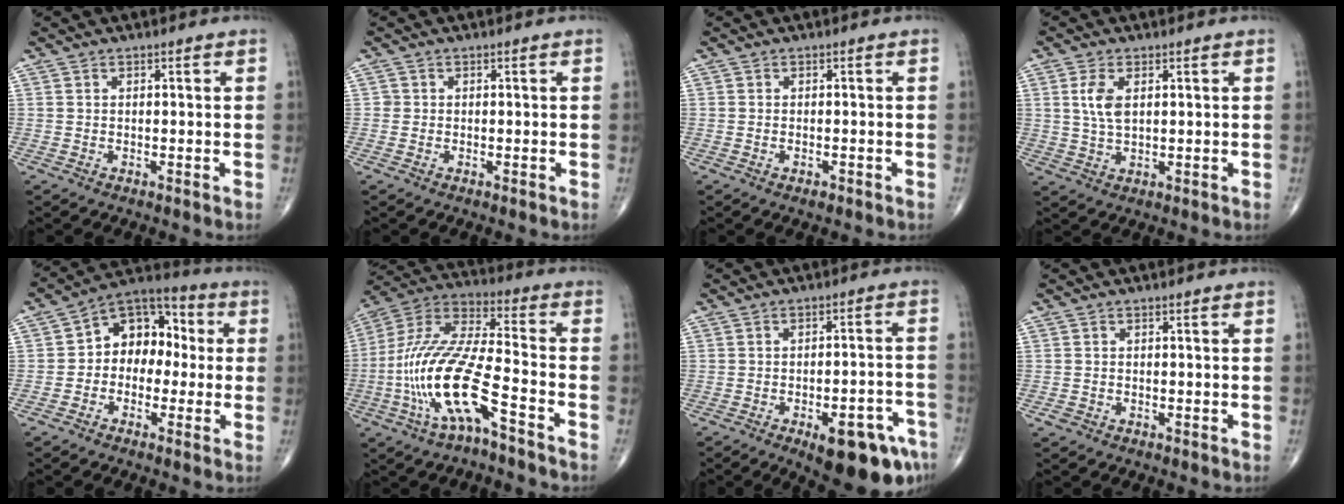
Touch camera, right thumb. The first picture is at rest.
{"total": 0.8, "force": [-0.1, 0.8, 0.1], "torque": [0.005, 0.004, -0.002]}
{"total": 1.1, "force": [-0.6, 0.5, 0.8], "torque": [-0.018, 0.004, -0.008]}
{"total": 5.1, "force": [1.4, 2.6, 4.1], "torque": [-0.087, -0.004, 0.029]}
{"total": 11.6, "force": [0.2, 8.6, 7.7], "torque": [-0.071, 0.042, -0.017]}
{"total": 18.7, "force": [-7.2, 4.9, 16.5], "torque": [-0.361, 0.047, -0.134]}
{"total": 14.3, "force": [-7.9, 4.9, 10.9], "torque": [-0.096, 0.040, -0.096]}
{"total": 1.0, "force": [-0.5, 0.8, 0.4], "torque": [-0.010, 0.005, -0.009]}